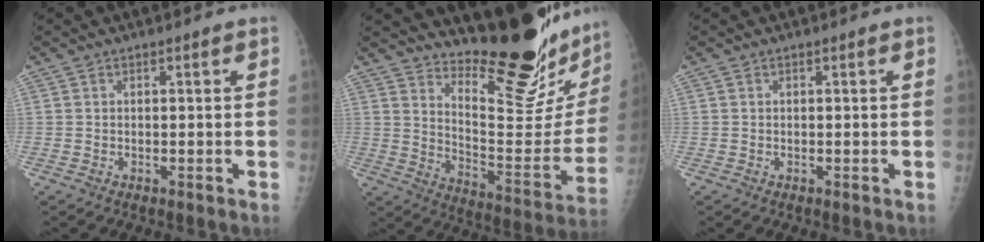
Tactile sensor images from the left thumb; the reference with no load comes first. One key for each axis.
{"total": 24.9, "fx": 20.0, "fy": 5.0, "fz": 13.8, "tx": -0.169, "ty": -0.172, "tz": 0.284}
{"total": 0.0}